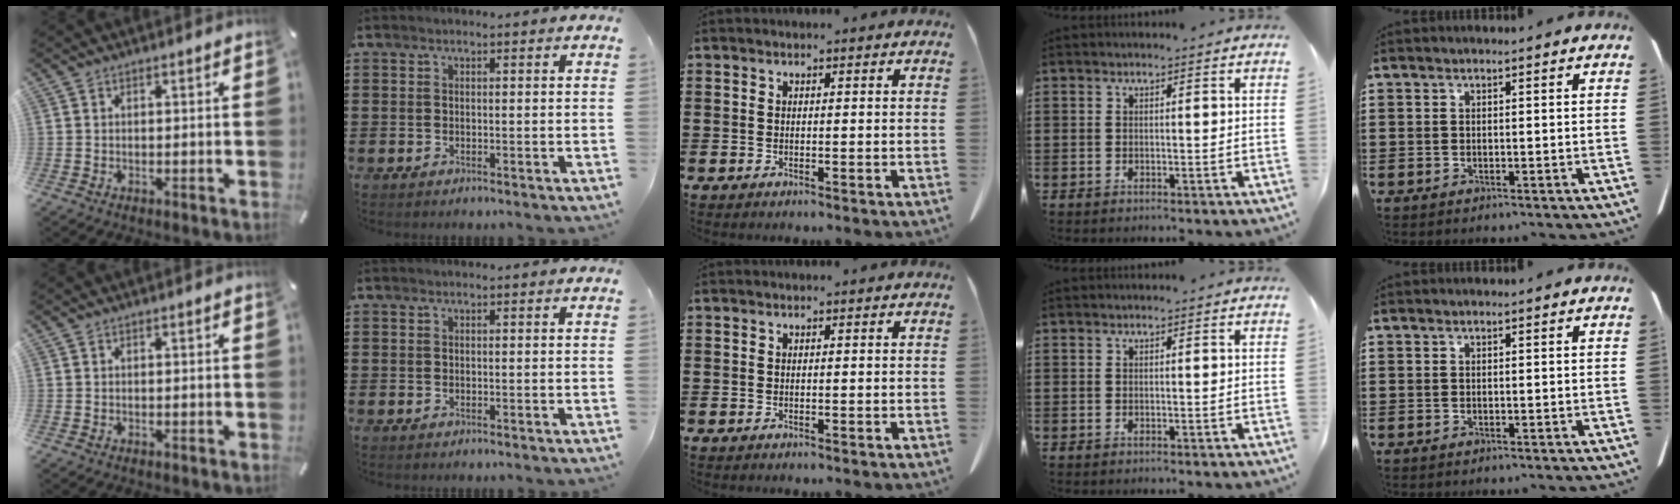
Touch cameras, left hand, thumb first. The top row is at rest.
{}